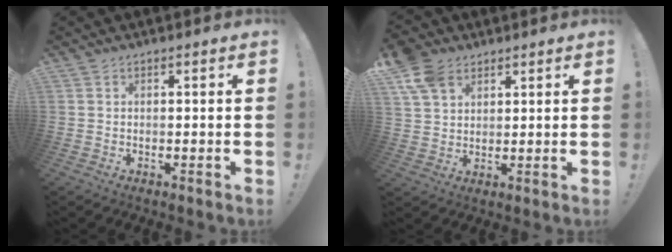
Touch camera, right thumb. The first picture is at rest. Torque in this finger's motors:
{"motor_torque": [0.28, 0.36, 0.28, 0.23, 0.09]}